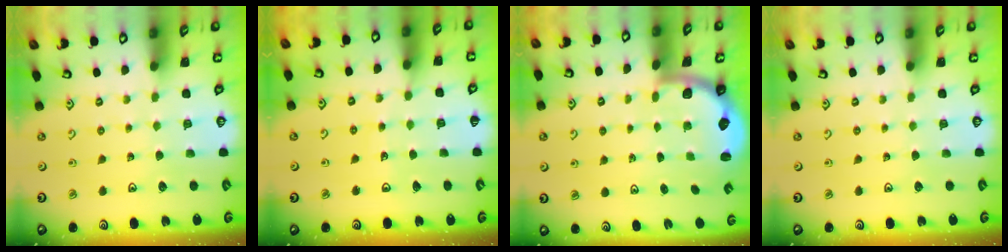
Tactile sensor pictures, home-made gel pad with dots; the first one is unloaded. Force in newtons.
{"total": 2.2, "press": 2.2, "slide": 0.2}
{"total": 2.2, "press": 2.1, "slide": 0.7}
{"total": 0.0}